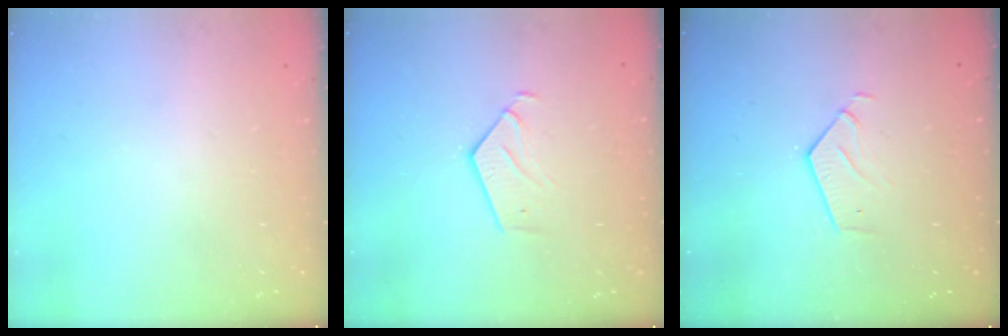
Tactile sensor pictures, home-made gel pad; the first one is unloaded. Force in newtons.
{"total": 4.0, "press": 4.0, "slide": 0.2}
{"total": 3.2, "press": 3.2, "slide": 0.2}